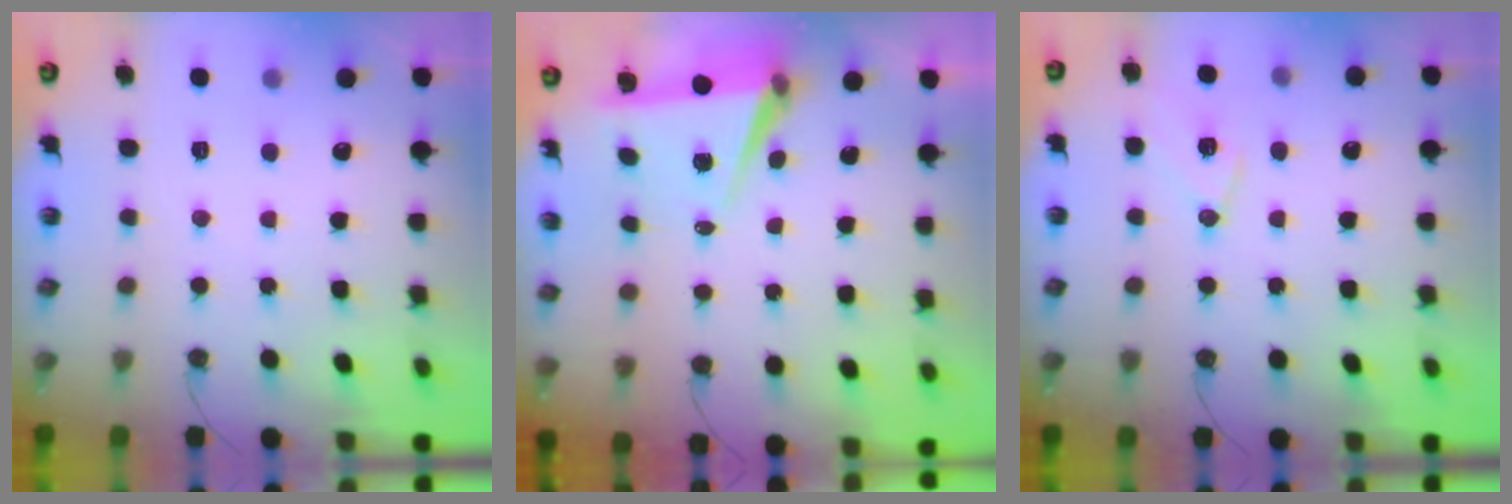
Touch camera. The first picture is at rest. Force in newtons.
{"total": 7.1, "press": 5.7, "slide": 4.3}
{"total": 10.3, "press": 9.9, "slide": 2.6}